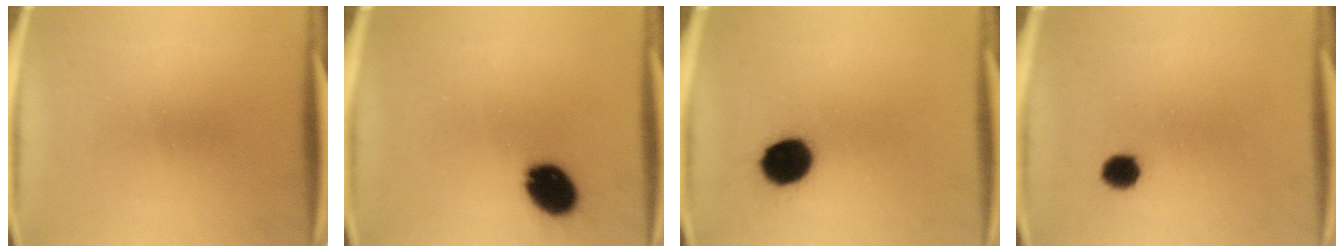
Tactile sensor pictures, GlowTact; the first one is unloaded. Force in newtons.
{"total": 10.5}
{"total": 10.5}
{"total": 3.9}